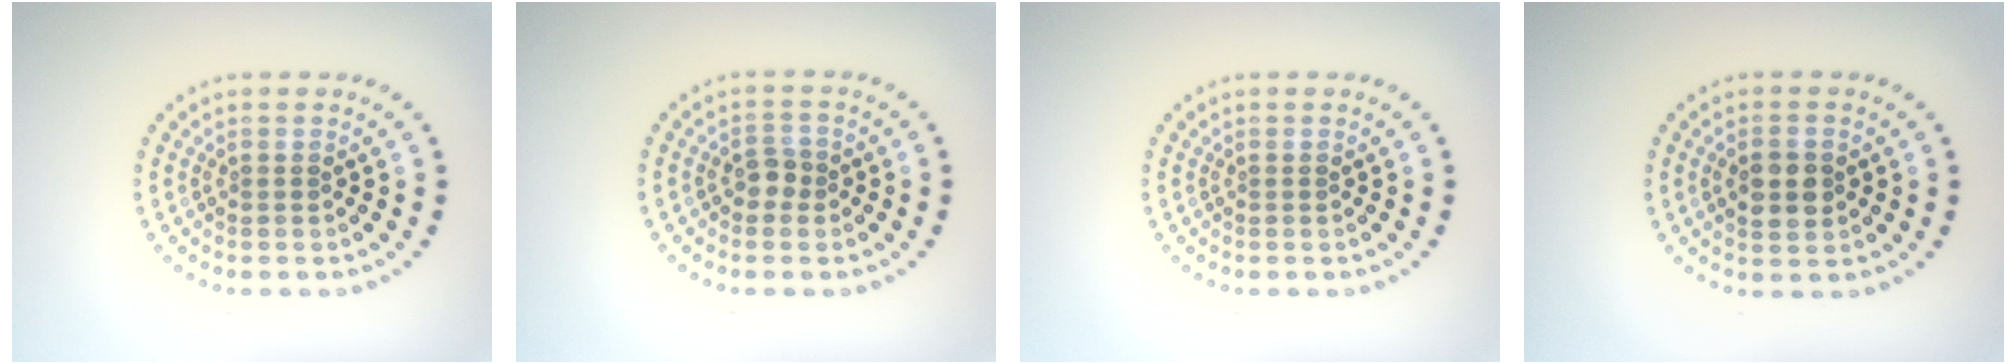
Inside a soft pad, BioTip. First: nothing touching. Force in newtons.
{"total": 1.5, "press": 1.4, "slide": 0.5}
{"total": 0.0}
{"total": 3.0, "press": 3.0, "slide": 0.1}